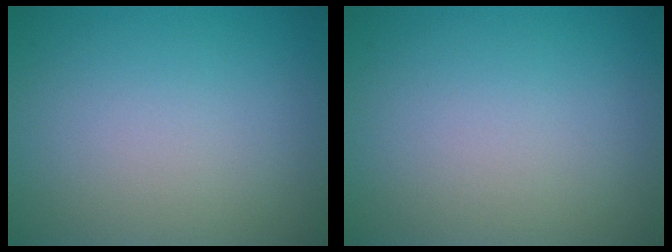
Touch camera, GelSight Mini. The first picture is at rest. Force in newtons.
{"total": 0.0}